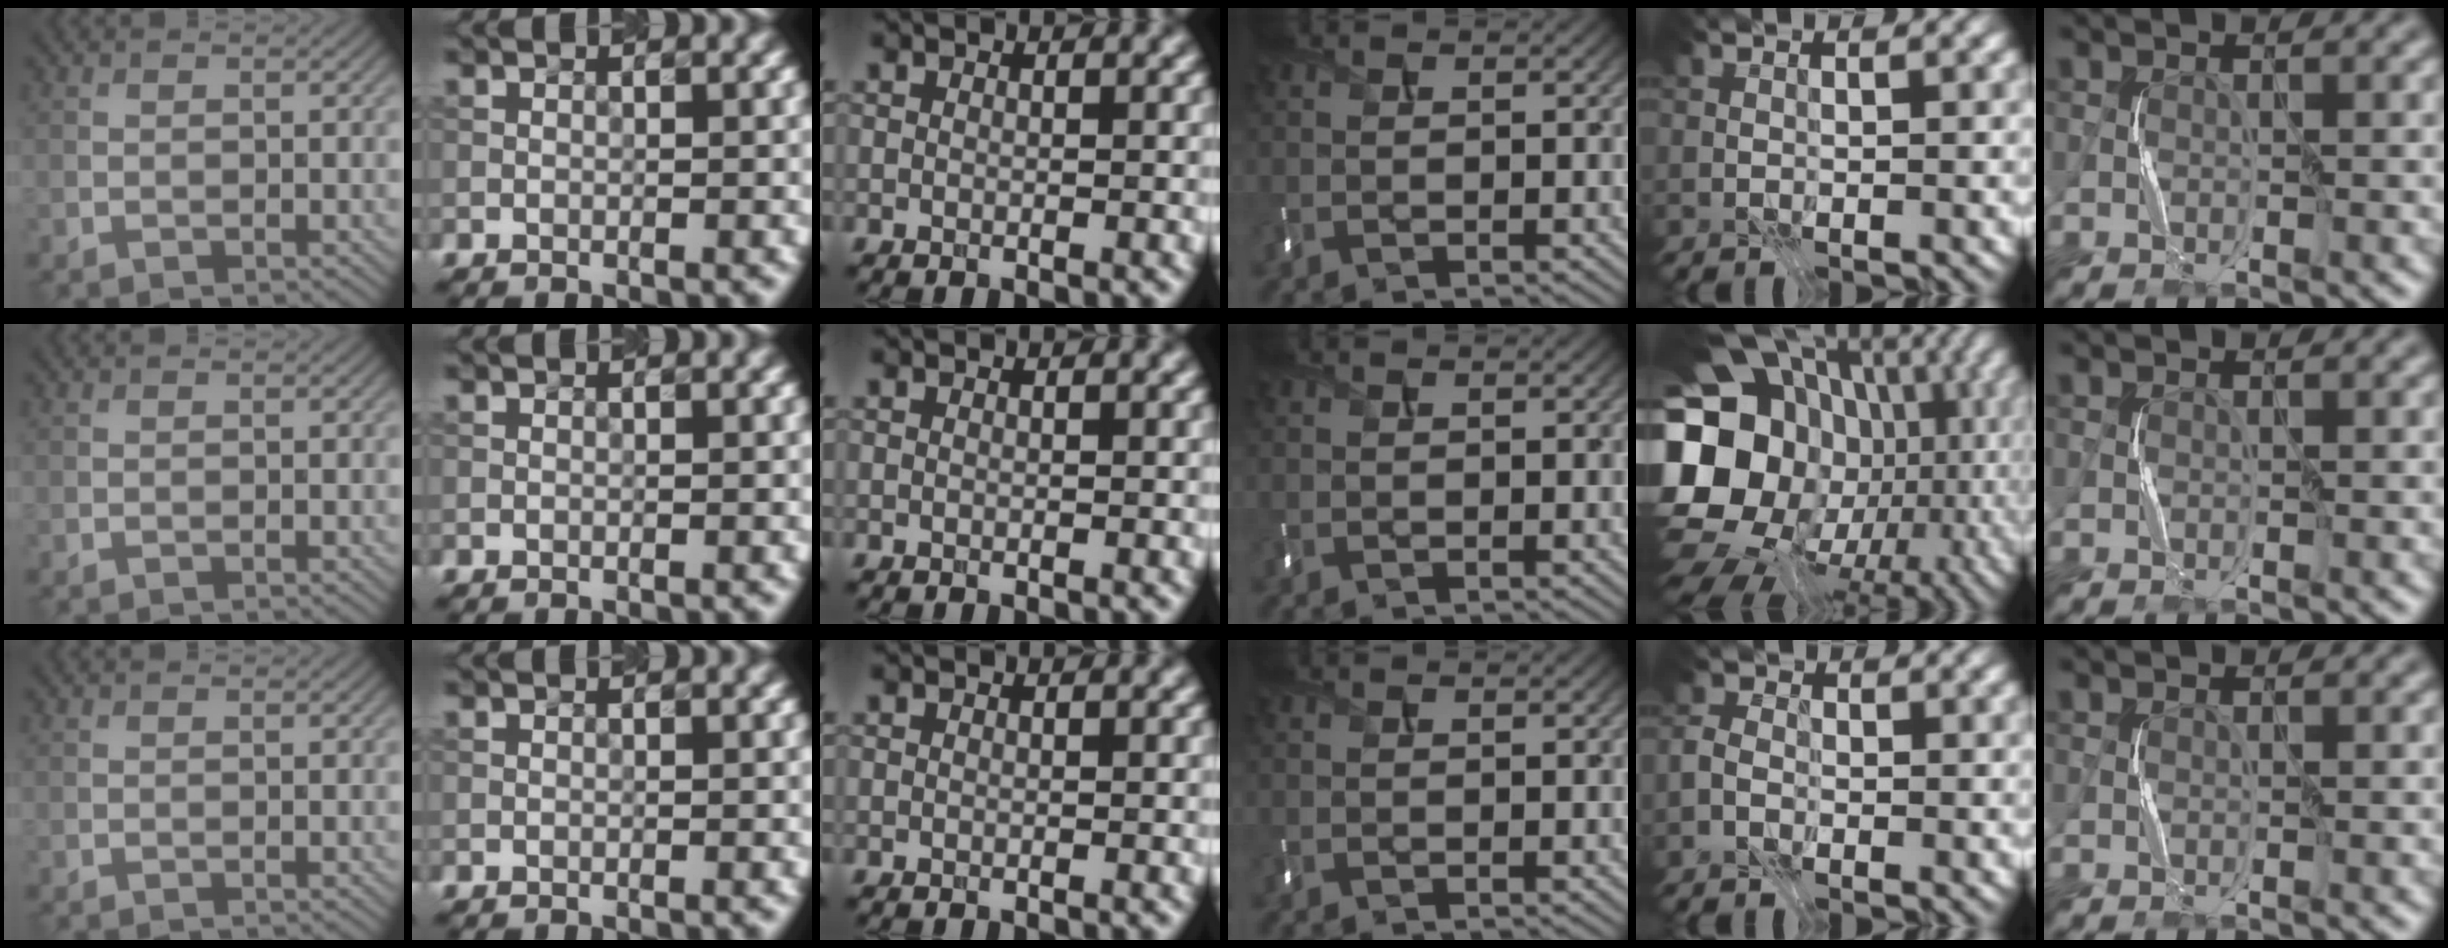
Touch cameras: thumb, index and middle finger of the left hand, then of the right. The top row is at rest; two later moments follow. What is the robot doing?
{"motion": "press", "object": "keyboard"}